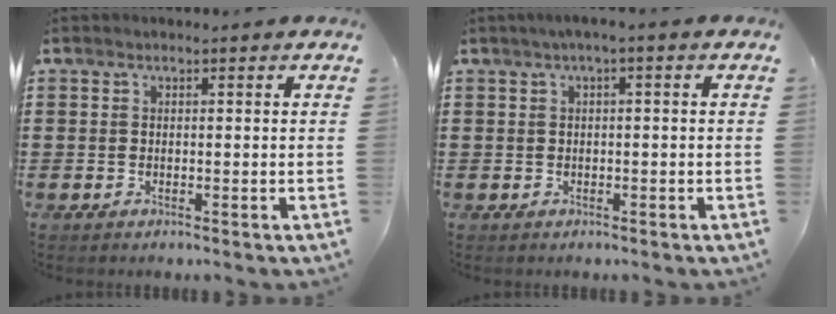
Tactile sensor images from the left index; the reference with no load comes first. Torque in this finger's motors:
{"motor_torque": [1.31, 0.31, 0.10, 0.00]}